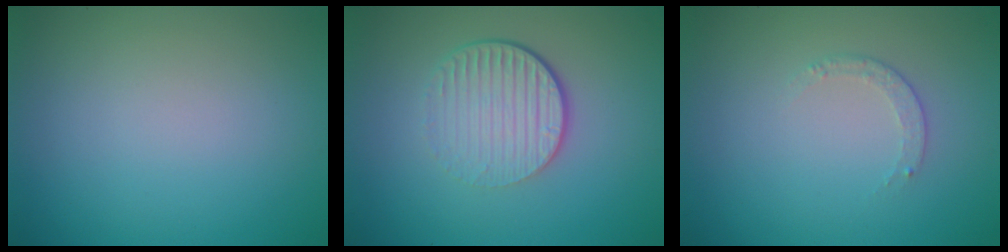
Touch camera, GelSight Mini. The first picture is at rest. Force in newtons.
{"total": 4.7, "press": 2.9, "slide": 3.7}
{"total": 0.8, "press": 0.6, "slide": 0.6}